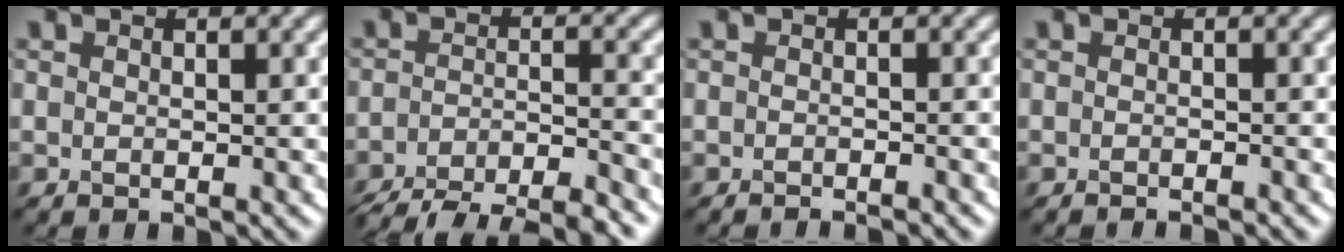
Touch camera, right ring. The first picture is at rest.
{"total": 8.5, "force": [-7.4, 1.9, 3.8], "torque": [-0.059, -0.016, -0.115]}
{"total": 1.3, "force": [-1.2, 0.1, 0.4], "torque": [-0.004, 0.000, -0.019]}
{"total": 1.0, "force": [-0.9, 0.0, 0.3], "torque": [-0.003, -0.001, -0.015]}